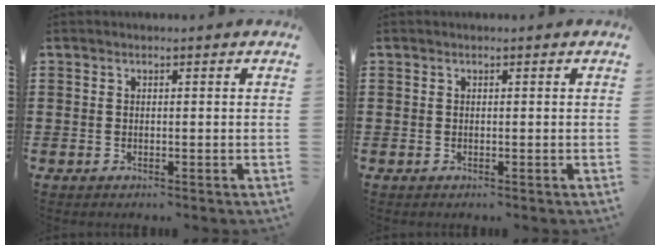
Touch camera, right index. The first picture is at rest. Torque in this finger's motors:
{"motor_torque": [0.00, 0.00, 0.00, 0.00]}